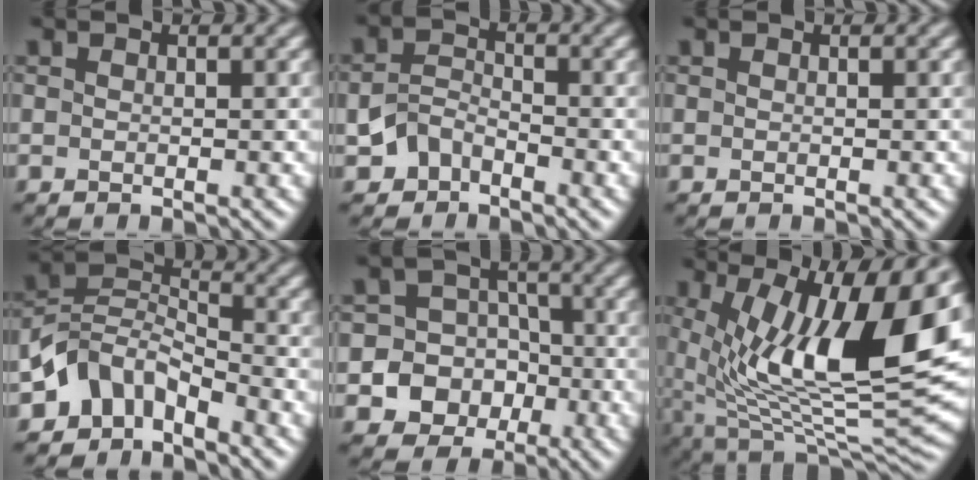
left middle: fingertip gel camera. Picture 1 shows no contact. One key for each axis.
{"total": 2.8, "fx": -1.6, "fy": 1.9, "fz": 1.2, "tx": -0.023, "ty": 0.010, "tz": -0.036}
{"total": 0.0}
{"total": 4.5, "fx": -3.2, "fy": 2.7, "fz": 1.7, "tx": -0.021, "ty": 0.009, "tz": -0.076}
{"total": 10.4, "fx": -3.4, "fy": 9.5, "fz": 2.2, "tx": -0.054, "ty": -0.008, "tz": -0.069}
{"total": 16.5, "fx": 3.2, "fy": 6.6, "fz": 14.7, "tx": -0.230, "ty": -0.007, "tz": 0.044}